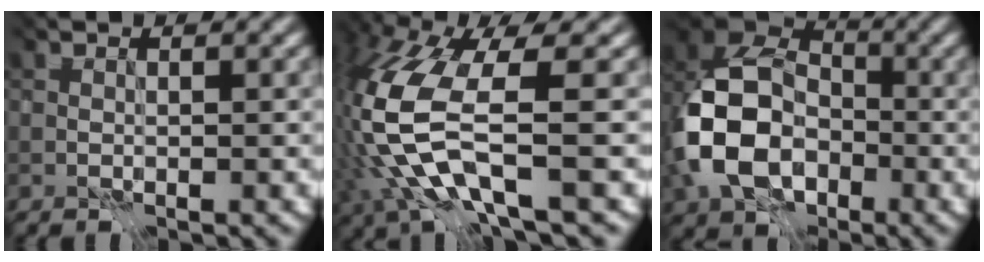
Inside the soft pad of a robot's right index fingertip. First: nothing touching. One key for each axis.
{"total": 10.4, "fx": -3.4, "fy": 2.8, "fz": 9.4, "tx": -0.237, "ty": -0.034, "tz": -0.031}
{"total": 10.9, "fx": -4.9, "fy": 7.3, "fz": 6.4, "tx": -0.162, "ty": -0.028, "tz": -0.070}